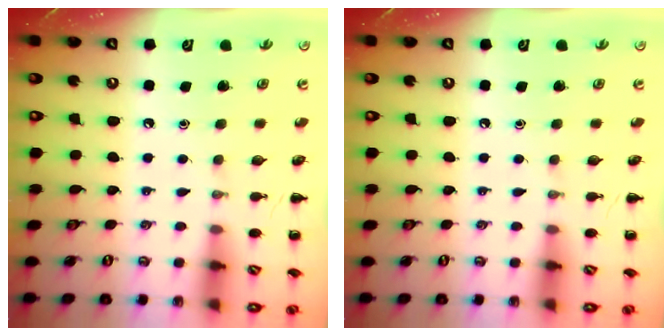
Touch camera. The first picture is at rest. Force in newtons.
{"total": 0.0}